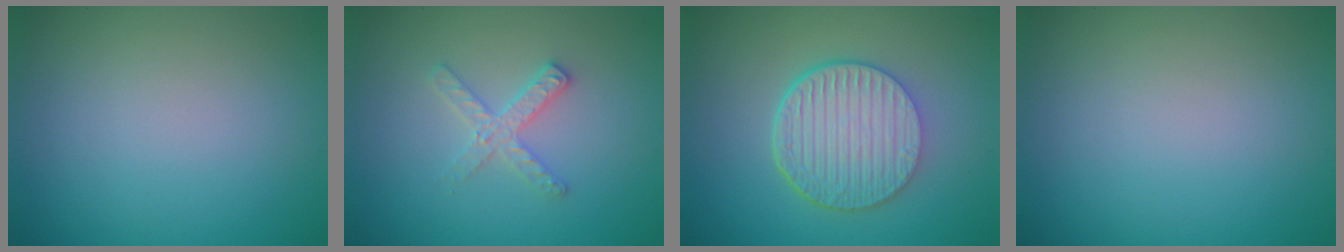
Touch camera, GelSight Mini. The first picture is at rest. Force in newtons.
{"total": 2.2, "press": 2.2, "slide": 0.3}
{"total": 6.6, "press": 4.7, "slide": 4.6}
{"total": 0.0}